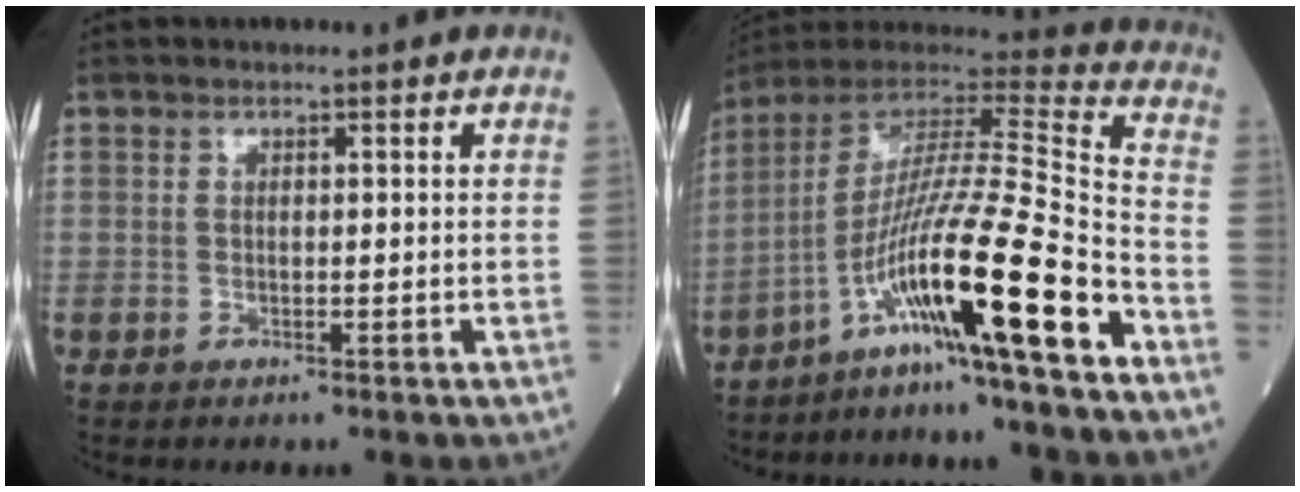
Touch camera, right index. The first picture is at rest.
{"total": 18.3, "force": [-9.8, -1.2, 15.4], "torque": [-0.288, -0.010, -0.179]}